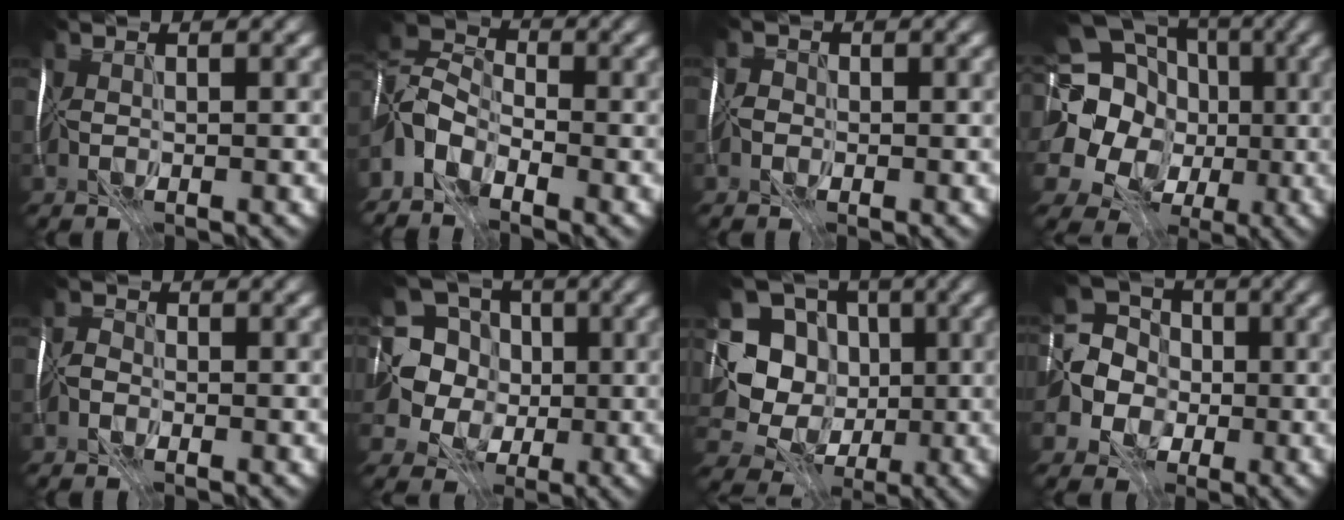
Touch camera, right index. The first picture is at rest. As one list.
[{"total": 4.0, "force": [-3.1, 1.9, 1.7], "torque": [-0.035, 0.010, -0.075]}, {"total": 0.7, "force": [-0.5, 0.2, -0.5], "torque": [0.014, 0.005, -0.012]}, {"total": 17.0, "force": [3.0, 14.9, 7.7], "torque": [-0.174, 0.035, 0.030]}, {"total": 0.9, "force": [-0.7, -0.1, -0.5], "torque": [0.009, 0.008, -0.017]}, {"total": 9.3, "force": [1.0, 8.8, 2.8], "torque": [-0.093, 0.031, -0.012]}, {"total": 7.0, "force": [0.7, 6.7, 2.0], "torque": [-0.035, -0.003, -0.001]}, {"total": 5.6, "force": [-0.6, 5.3, 1.8], "torque": [-0.034, 0.003, -0.037]}]